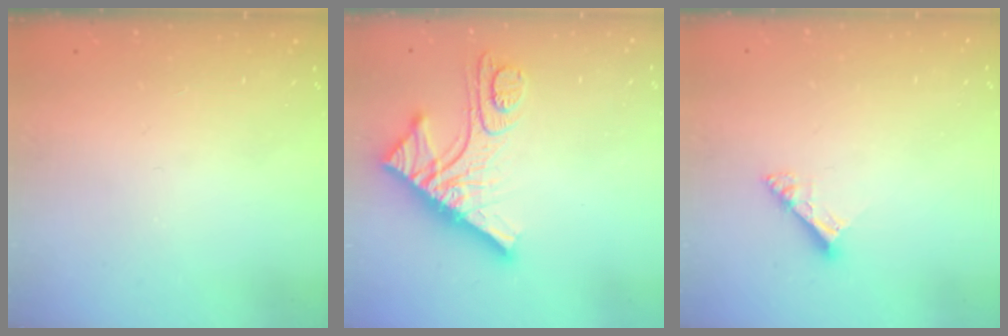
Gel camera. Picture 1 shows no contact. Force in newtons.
{"total": 13.4, "press": 13.4, "slide": 1.1}
{"total": 5.5, "press": 5.5, "slide": 0.1}